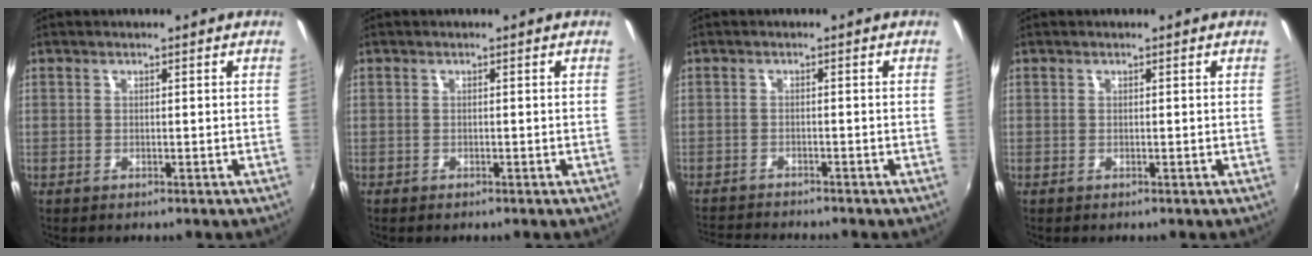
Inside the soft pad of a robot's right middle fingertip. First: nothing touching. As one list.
[{"total": 0.5, "force": [-0.5, 0.2, 0.1], "torque": [-0.004, -0.001, -0.008]}, {"total": 6.3, "force": [-6.0, 0.4, 1.6], "torque": [-0.049, -0.015, -0.103]}, {"total": 0.0}]